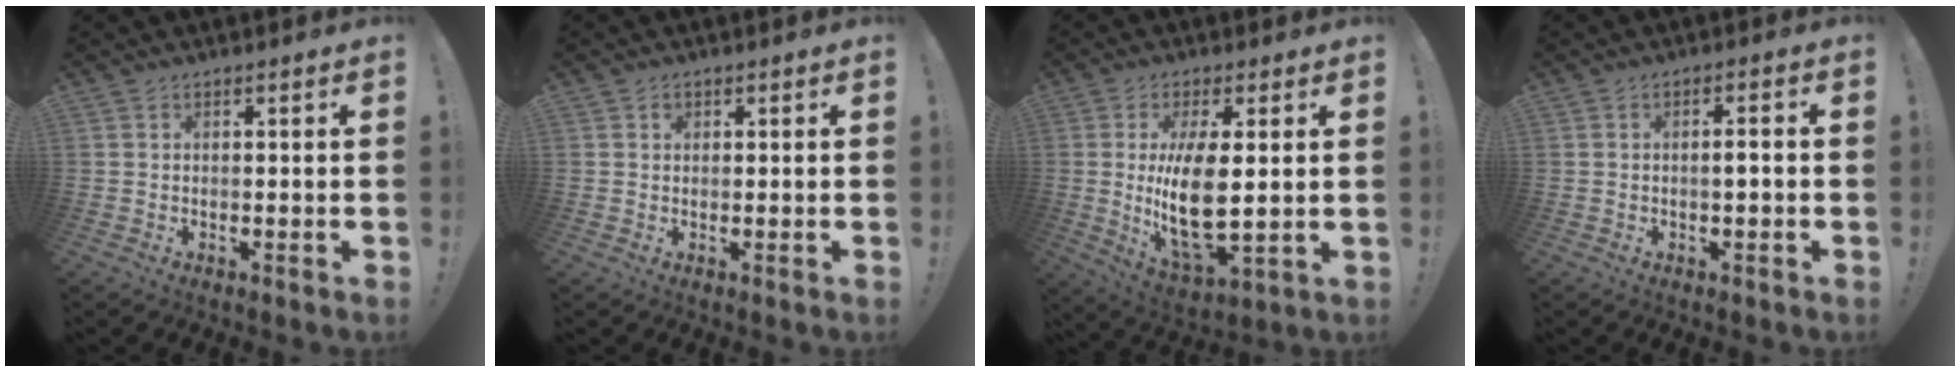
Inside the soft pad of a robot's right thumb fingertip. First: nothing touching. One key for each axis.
{"total": 0.7, "fx": 0.4, "fy": 0.6, "fz": 0.1, "tx": 0.002, "ty": -0.002, "tz": 0.006}
{"total": 14.4, "fx": 1.3, "fy": 6.0, "fz": 13.0, "tx": -0.248, "ty": -0.025, "tz": 0.017}
{"total": 2.3, "fx": -0.5, "fy": 0.2, "fz": 2.2, "tx": -0.032, "ty": 0.000, "tz": -0.013}